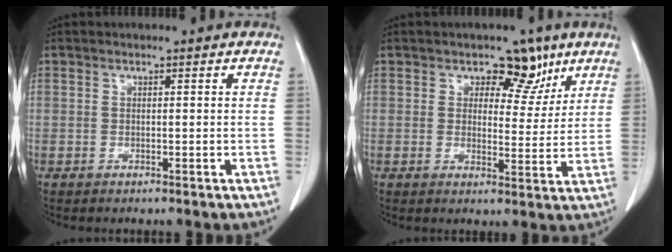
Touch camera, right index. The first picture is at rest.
{"total": 6.4, "force": [4.0, 3.8, 3.2], "torque": [-0.026, -0.002, 0.056]}